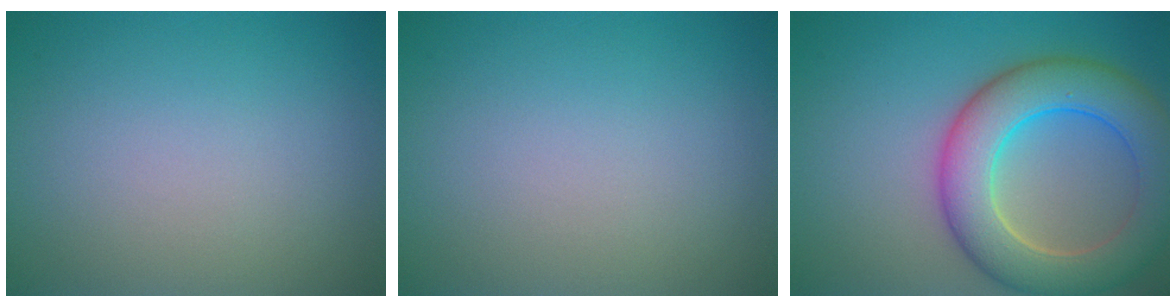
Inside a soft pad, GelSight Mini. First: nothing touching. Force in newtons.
{"total": 0.0}
{"total": 8.6, "press": 8.6, "slide": 0.5}